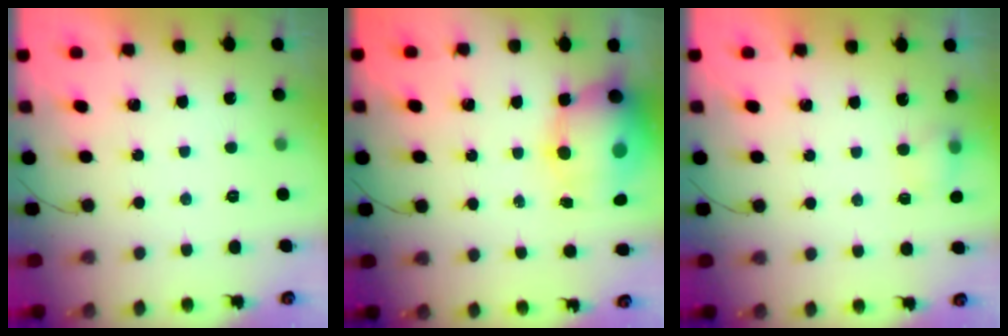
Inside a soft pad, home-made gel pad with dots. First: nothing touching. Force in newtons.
{"total": 13.9, "press": 13.4, "slide": 3.4}
{"total": 4.4, "press": 4.1, "slide": 1.4}